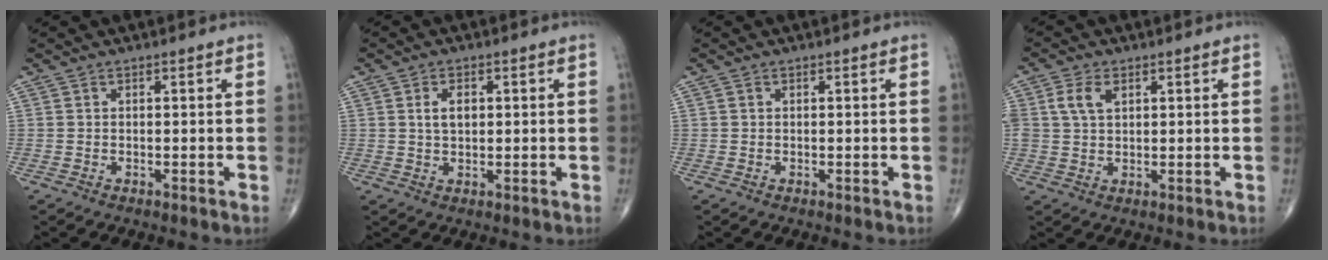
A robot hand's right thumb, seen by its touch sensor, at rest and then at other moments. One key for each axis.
{"total": 3.6, "fx": 0.9, "fy": 2.2, "fz": 2.8, "tx": -0.046, "ty": 0.000, "tz": 0.018}
{"total": 0.0}
{"total": 5.0, "fx": 1.8, "fy": 3.2, "fz": 3.5, "tx": -0.069, "ty": 0.003, "tz": 0.036}